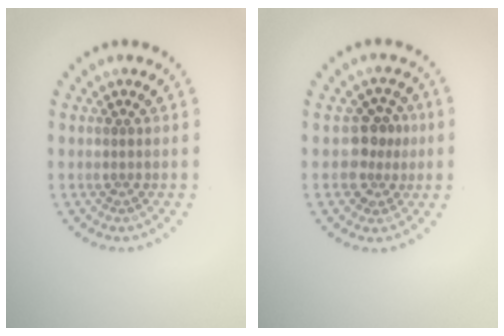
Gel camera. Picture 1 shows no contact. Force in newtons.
{"total": 2.8, "press": 2.5, "slide": 1.3}